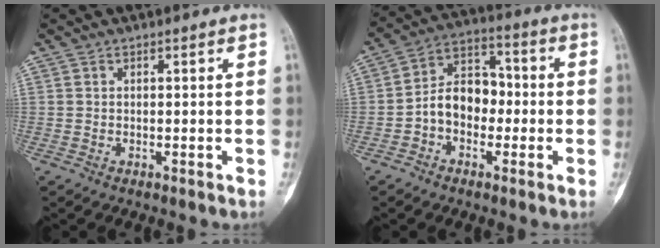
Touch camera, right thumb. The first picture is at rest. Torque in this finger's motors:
{"motor_torque": [0.26, 0.19, 0.51, -0.52, 0.04]}